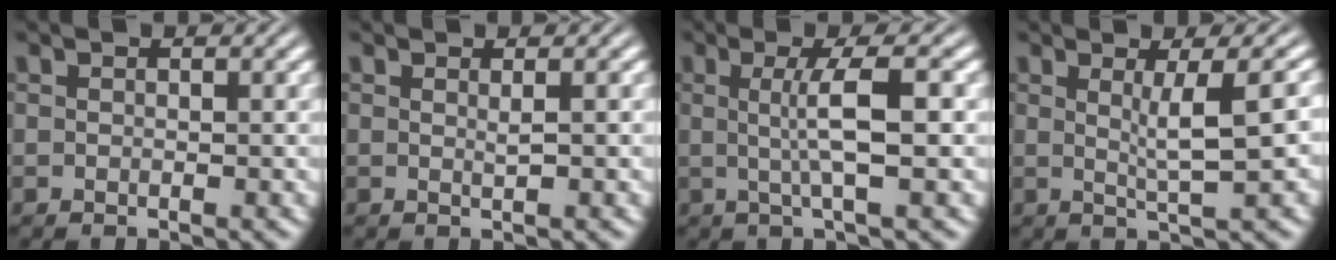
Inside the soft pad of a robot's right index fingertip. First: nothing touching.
{"total": 1.0, "force": [0.3, -0.8, 0.4], "torque": [-0.001, -0.004, 0.009]}
{"total": 3.8, "force": [0.4, -0.9, 3.6], "torque": [-0.058, 0.002, 0.011]}
{"total": 3.1, "force": [0.7, -1.4, 2.7], "torque": [-0.034, -0.007, 0.020]}